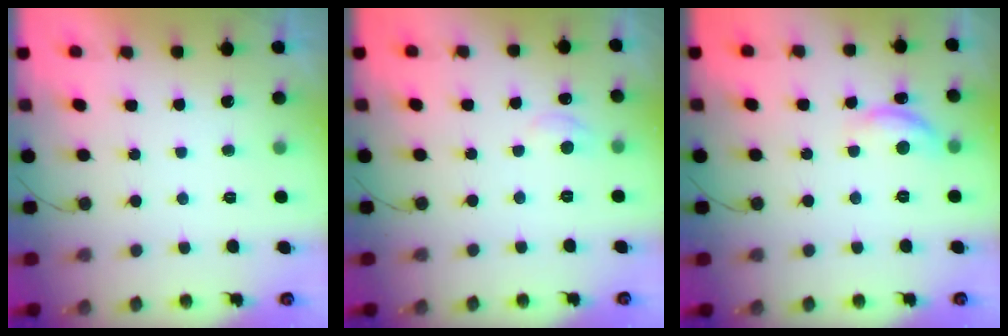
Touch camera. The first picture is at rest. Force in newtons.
{"total": 5.6, "press": 5.5, "slide": 0.7}
{"total": 10.3, "press": 10.3, "slide": 0.6}